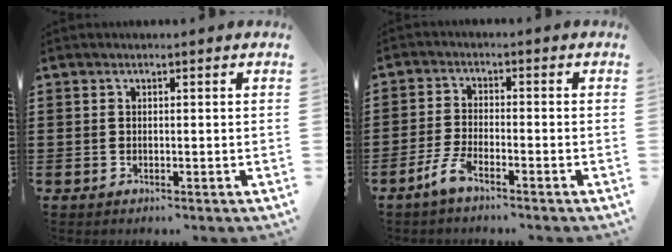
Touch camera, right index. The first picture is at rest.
{"total": 3.7, "force": [-2.7, 0.7, 2.4], "torque": [-0.069, -0.003, -0.059]}